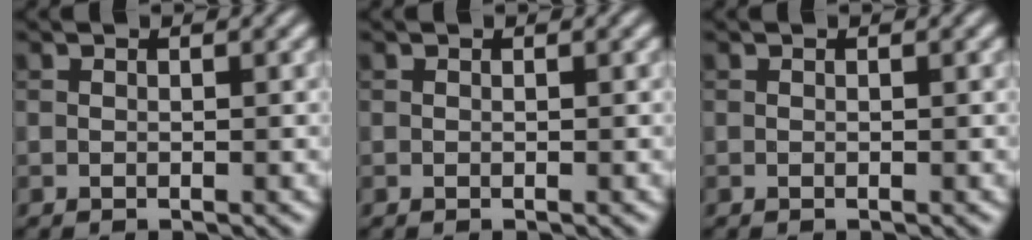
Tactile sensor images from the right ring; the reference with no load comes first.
{"total": 0.0}
{"total": 0.0}